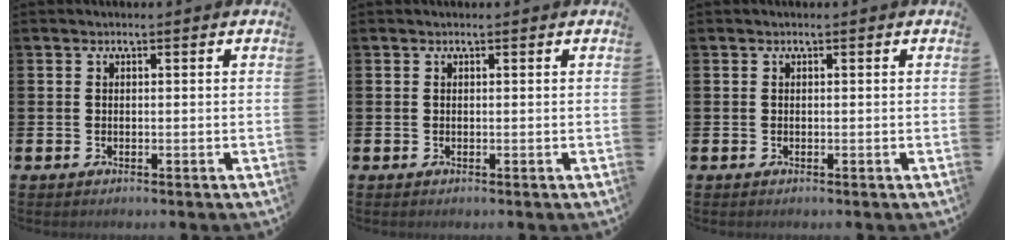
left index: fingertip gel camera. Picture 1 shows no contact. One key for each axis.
{"total": 0.0}
{"total": 0.0}